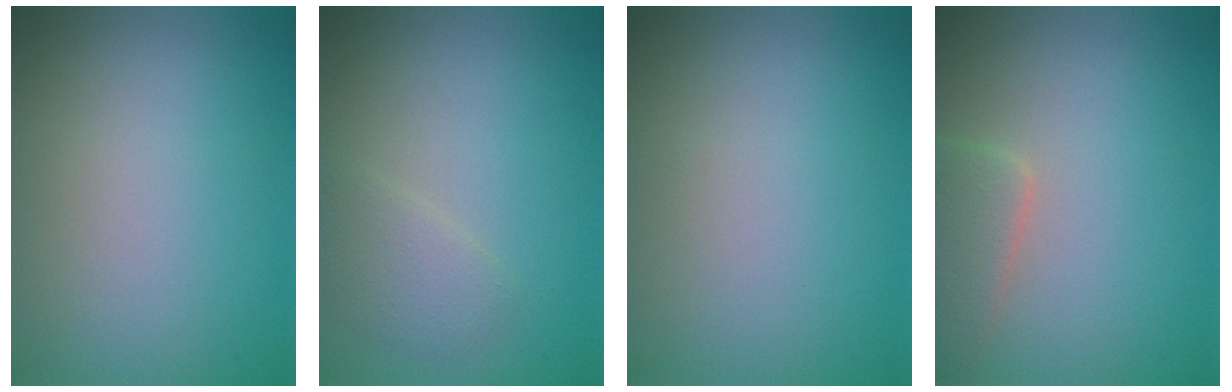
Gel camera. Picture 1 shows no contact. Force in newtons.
{"total": 1.8, "press": 1.8, "slide": 0.2}
{"total": 0.0}
{"total": 2.9, "press": 2.9, "slide": 0.3}